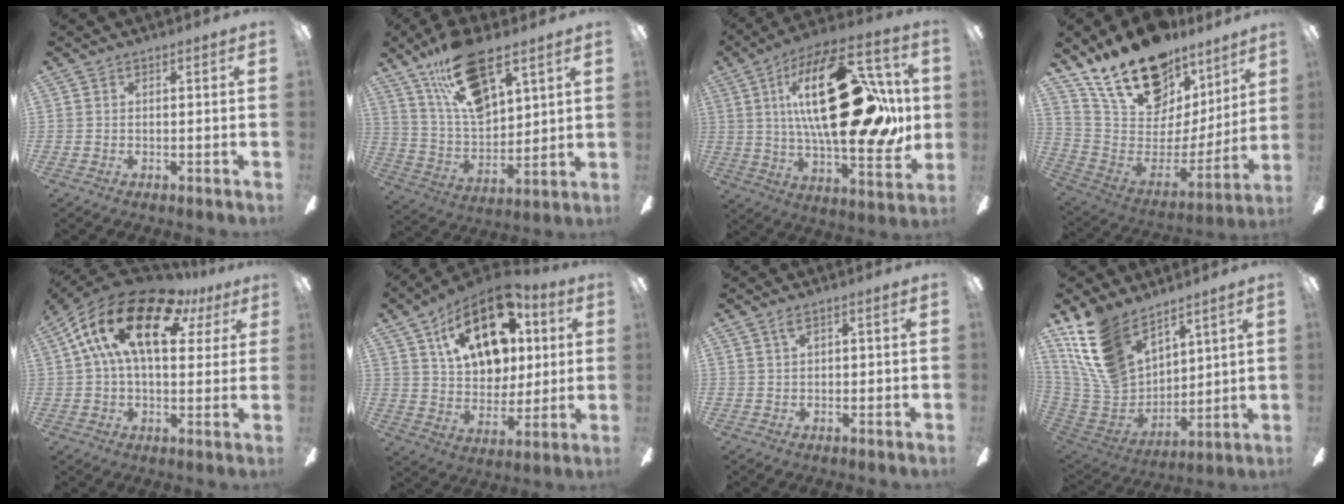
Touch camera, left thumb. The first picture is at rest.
{"total": 19.0, "force": [11.9, 8.5, 12.2], "torque": [-0.225, -0.055, 0.210]}
{"total": 34.4, "force": [7.1, 15.3, 30.0], "torque": [-0.495, -0.018, 0.117]}
{"total": 21.0, "force": [16.4, 9.4, 9.2], "torque": [-0.165, -0.122, 0.298]}
{"total": 19.8, "force": [8.7, 9.9, 14.8], "torque": [-0.284, -0.026, 0.144]}
{"total": 22.2, "force": [10.8, 13.4, 14.1], "torque": [-0.219, -0.039, 0.186]}
{"total": 2.0, "force": [1.0, 0.8, 1.5], "torque": [-0.033, 0.004, 0.018]}
{"total": 17.6, "force": [11.5, 10.1, 8.7], "torque": [-0.224, -0.062, 0.219]}